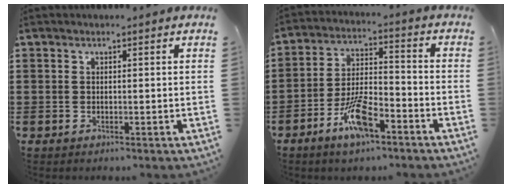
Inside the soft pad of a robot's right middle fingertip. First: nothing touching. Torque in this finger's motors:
{"motor_torque": [2.13, 0.00, 0.51, 0.19]}